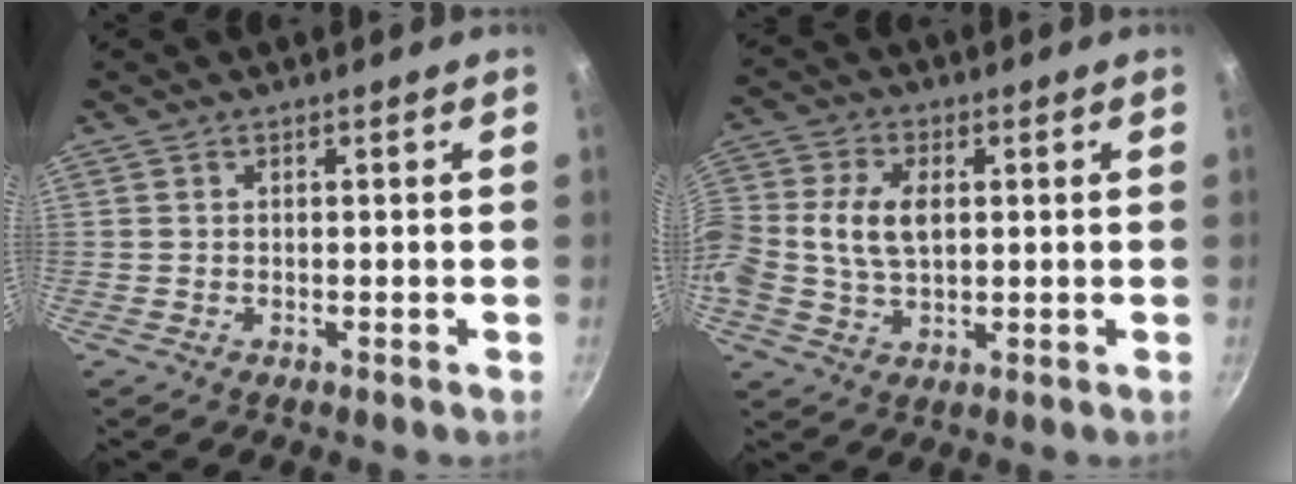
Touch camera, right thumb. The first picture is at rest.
{"total": 11.4, "force": [1.0, 7.6, 8.4], "torque": [-0.172, 0.026, 0.013]}